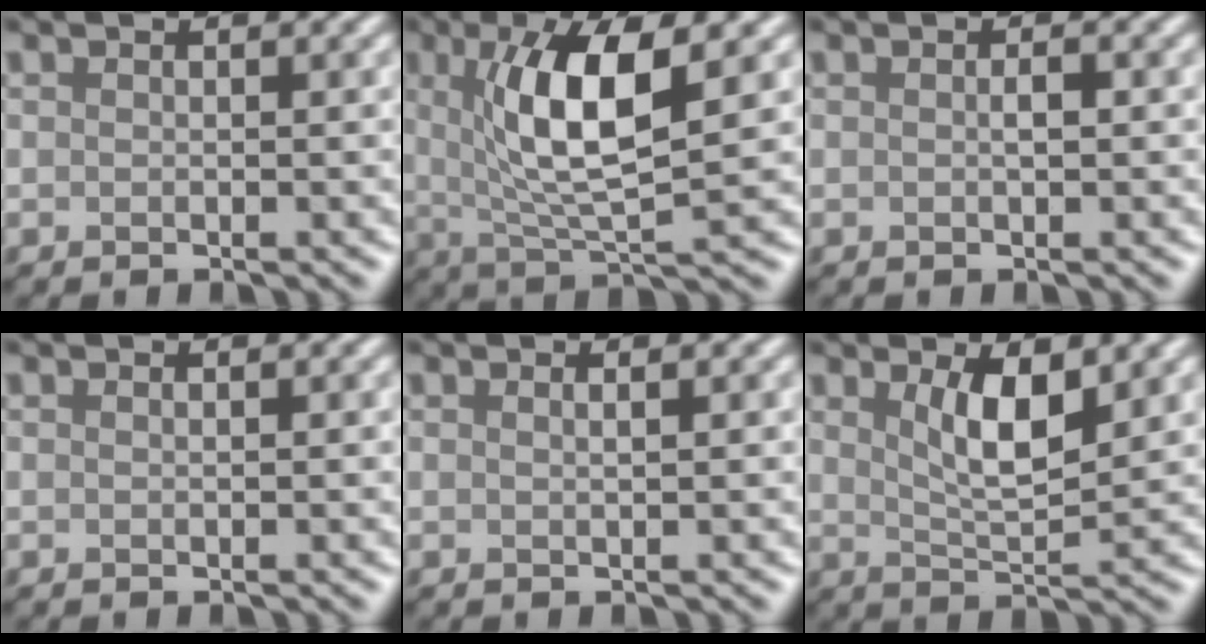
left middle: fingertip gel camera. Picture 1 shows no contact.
{"total": 8.0, "force": [1.8, 2.1, 7.5], "torque": [-0.133, -0.008, 0.035]}
{"total": 0.8, "force": [0.0, 0.2, 0.8], "torque": [-0.015, 0.001, 0.001]}
{"total": 0.0}
{"total": 0.9, "force": [0.4, 0.3, 0.7], "torque": [-0.004, 0.001, 0.000]}
{"total": 4.2, "force": [1.7, 1.3, 3.6], "torque": [-0.070, -0.006, 0.033]}